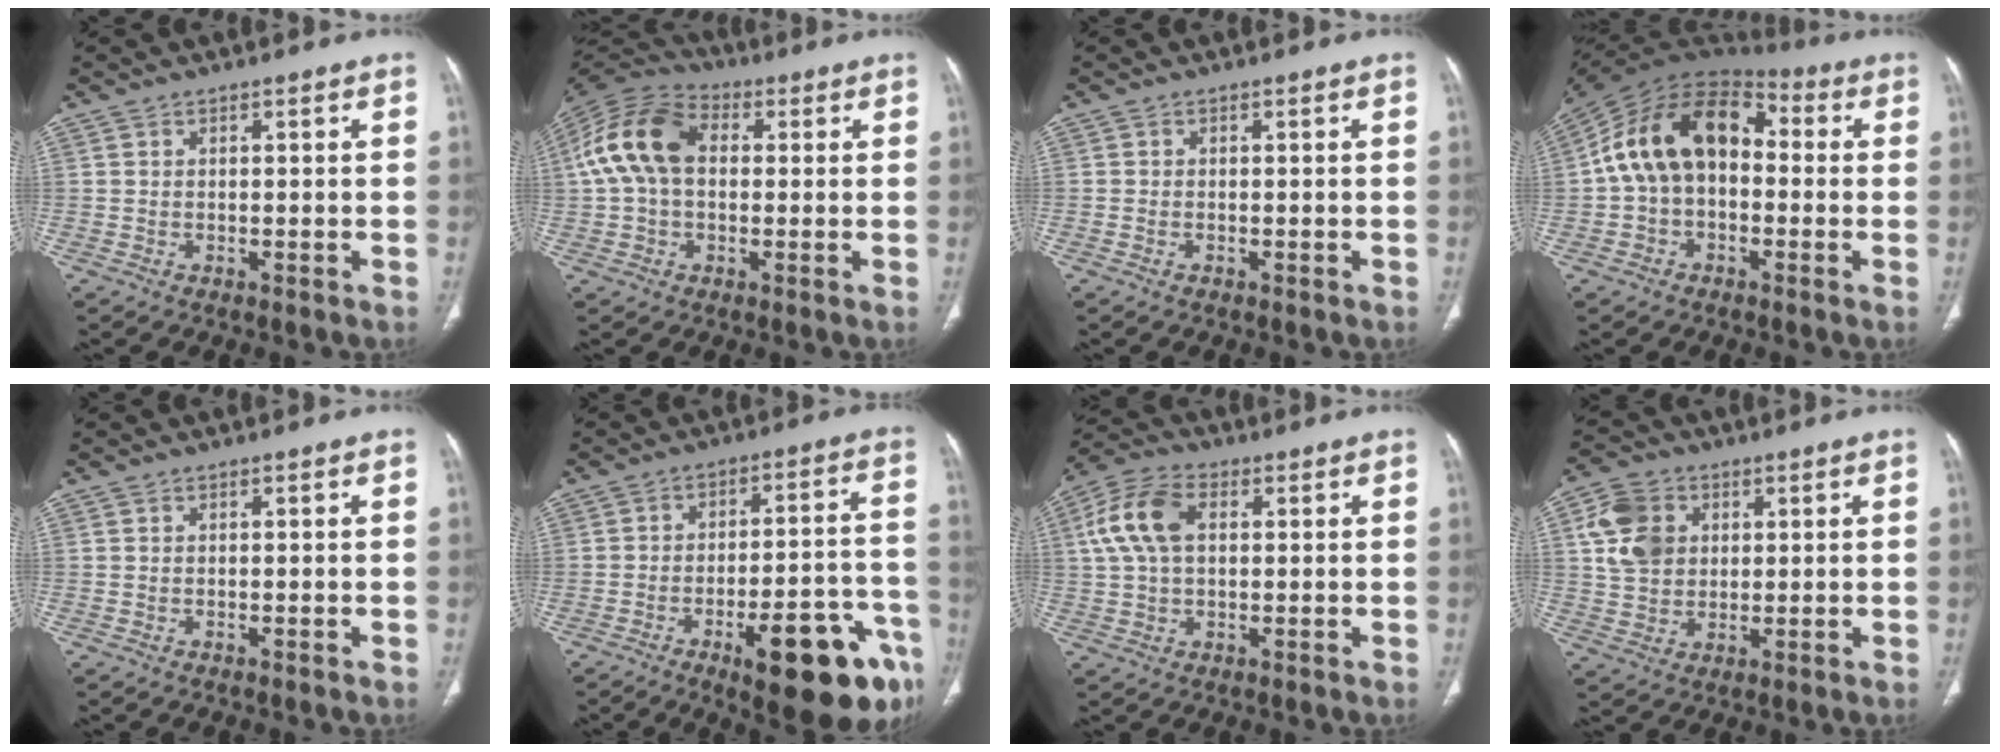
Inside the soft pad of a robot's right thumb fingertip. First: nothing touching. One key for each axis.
{"total": 14.1, "fx": 1.7, "fy": 9.5, "fz": 10.3, "tx": -0.201, "ty": 0.035, "tz": 0.020}
{"total": 0.5, "fx": -0.3, "fy": 0.4, "fz": 0.3, "tx": -0.008, "ty": 0.002, "tz": -0.005}
{"total": 17.1, "fx": 0.5, "fy": 11.6, "fz": 12.5, "tx": -0.202, "ty": 0.048, "tz": -0.005}
{"total": 0.0}
{"total": 19.9, "fx": -10.5, "fy": 5.8, "fz": 15.9, "tx": -0.151, "ty": 0.066, "tz": -0.135}
{"total": 10.5, "fx": 2.3, "fy": 6.5, "fz": 7.9, "tx": -0.166, "ty": 0.023, "tz": 0.040}
{"total": 9.8, "fx": 2.7, "fy": 7.7, "fz": 5.3, "tx": -0.081, "ty": 0.000, "tz": 0.052}